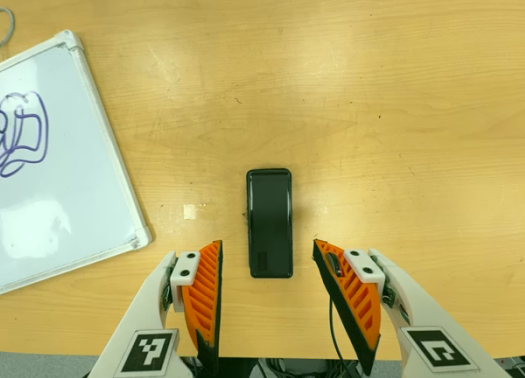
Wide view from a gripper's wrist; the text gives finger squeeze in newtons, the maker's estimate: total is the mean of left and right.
{"total": 0.0}